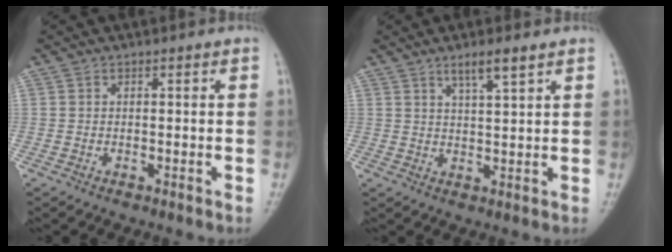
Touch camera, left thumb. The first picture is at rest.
{"total": 4.5, "force": [2.9, 0.4, 3.3], "torque": [-0.060, -0.019, 0.055]}